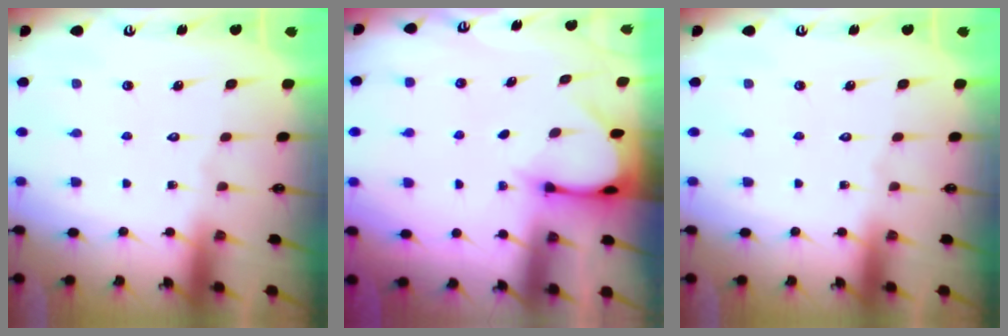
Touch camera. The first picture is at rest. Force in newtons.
{"total": 3.0, "press": 3.0, "slide": 0.2}
{"total": 0.0}